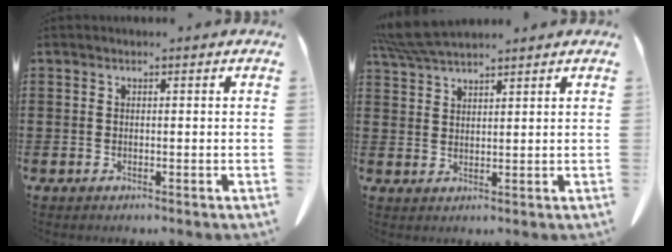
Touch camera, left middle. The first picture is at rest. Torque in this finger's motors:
{"motor_torque": [0.60, 0.43, 0.18, 0.11]}